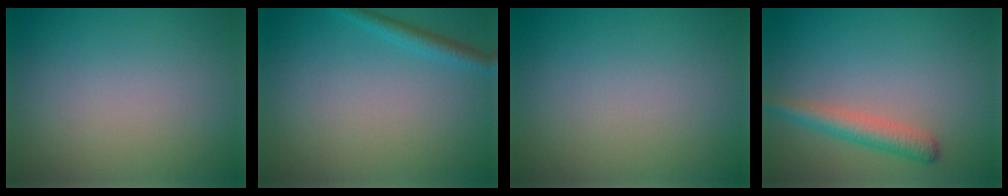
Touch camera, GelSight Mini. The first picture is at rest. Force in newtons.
{"total": 2.3, "press": 2.3, "slide": 0.0}
{"total": 0.0}
{"total": 2.8, "press": 2.8, "slide": 0.2}